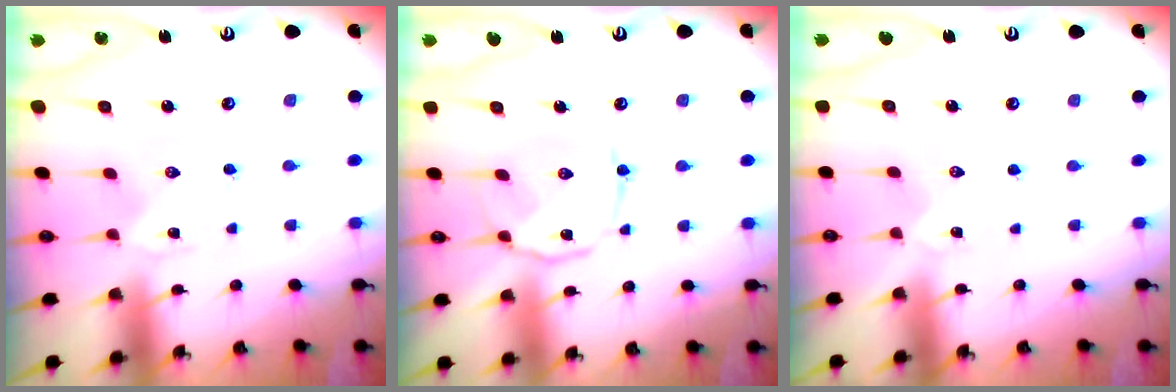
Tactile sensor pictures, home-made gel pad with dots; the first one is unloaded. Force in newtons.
{"total": 7.3, "press": 7.2, "slide": 0.7}
{"total": 1.0, "press": 1.0, "slide": 0.2}